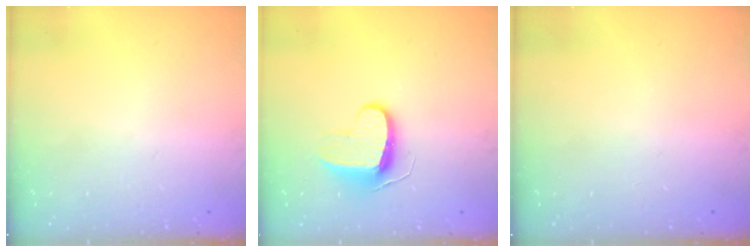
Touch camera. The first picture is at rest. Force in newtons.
{"total": 9.0, "press": 9.0, "slide": 0.4}
{"total": 0.0}